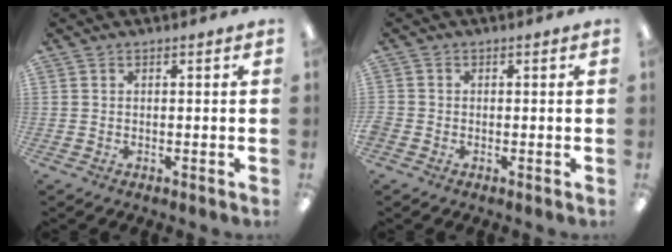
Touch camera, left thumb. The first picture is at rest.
{"total": 1.3, "force": [-0.7, 1.1, 0.4], "torque": [-0.005, 0.004, -0.013]}